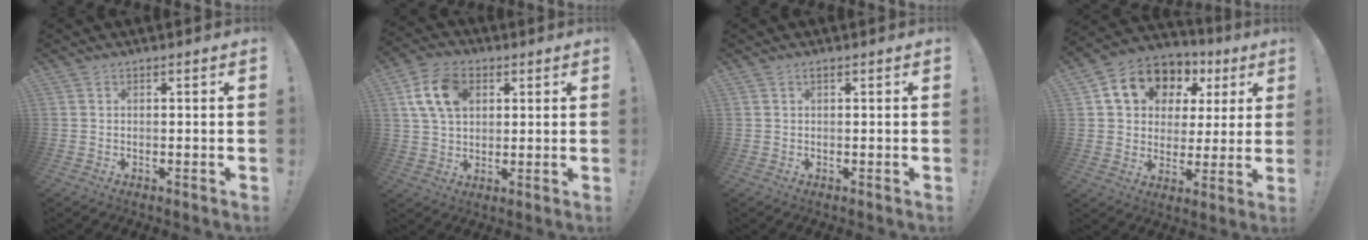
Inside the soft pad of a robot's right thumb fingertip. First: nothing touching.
{"total": 12.6, "force": [4.2, 8.6, 8.3], "torque": [-0.155, 0.005, 0.083]}
{"total": 0.6, "force": [0.3, 0.2, 0.5], "torque": [-0.013, 0.001, 0.005]}
{"total": 14.1, "force": [6.9, 10.6, 6.3], "torque": [-0.095, -0.033, 0.135]}